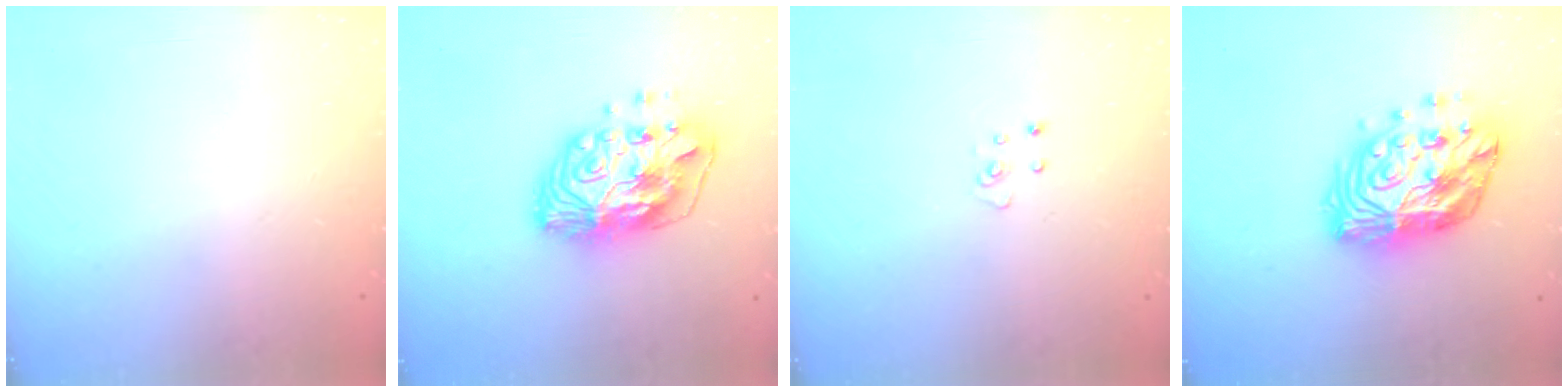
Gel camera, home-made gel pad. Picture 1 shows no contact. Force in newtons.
{"total": 13.7, "press": 13.7, "slide": 1.0}
{"total": 3.0, "press": 3.0, "slide": 0.3}
{"total": 15.8, "press": 15.7, "slide": 1.3}